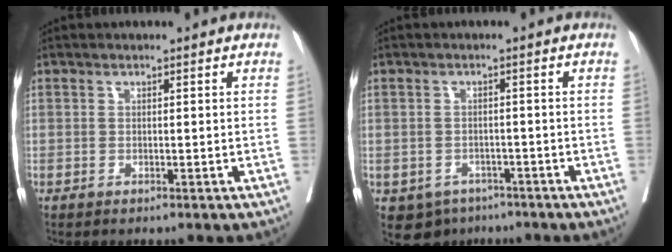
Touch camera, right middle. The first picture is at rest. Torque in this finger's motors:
{"motor_torque": [0.34, -0.37, 0.00, 0.02]}